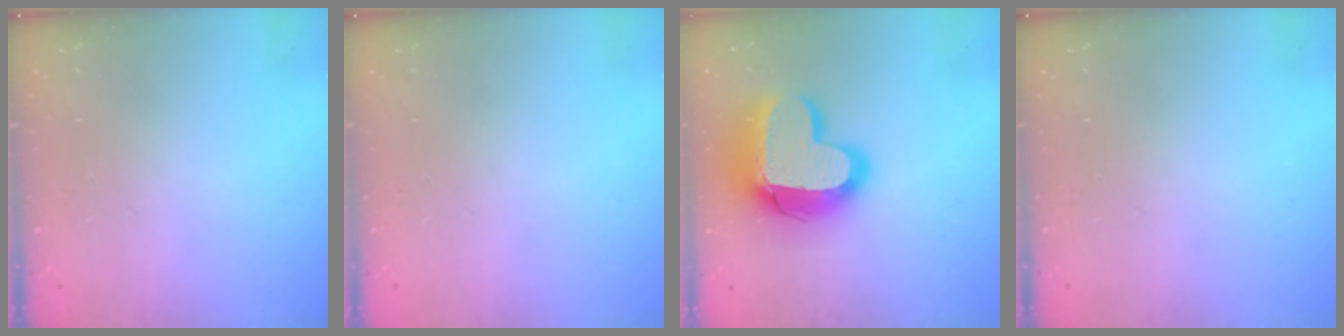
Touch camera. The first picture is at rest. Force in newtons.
{"total": 0.0}
{"total": 18.9, "press": 18.9, "slide": 1.2}
{"total": 0.0}